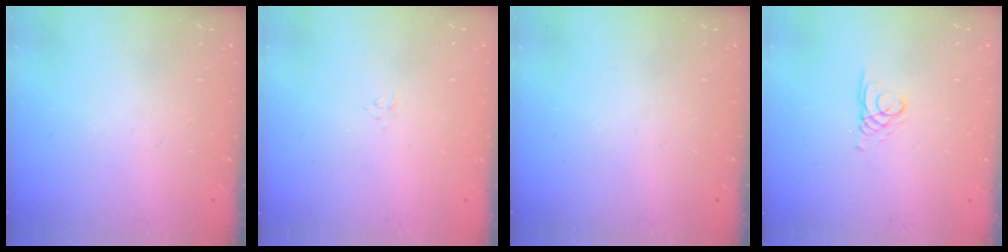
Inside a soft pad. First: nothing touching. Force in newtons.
{"total": 1.5, "press": 1.5, "slide": 0.2}
{"total": 0.0}
{"total": 1.7, "press": 1.7, "slide": 0.1}